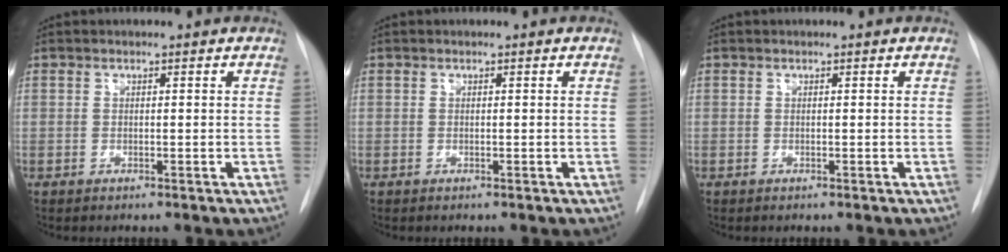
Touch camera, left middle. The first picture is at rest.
{"total": 0.0}
{"total": 0.0}